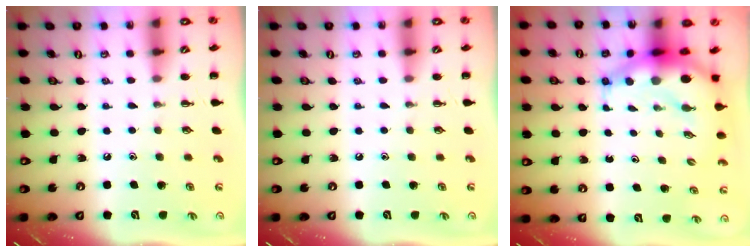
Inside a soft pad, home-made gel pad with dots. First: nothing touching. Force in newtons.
{"total": 0.0}
{"total": 9.9, "press": 9.5, "slide": 2.7}